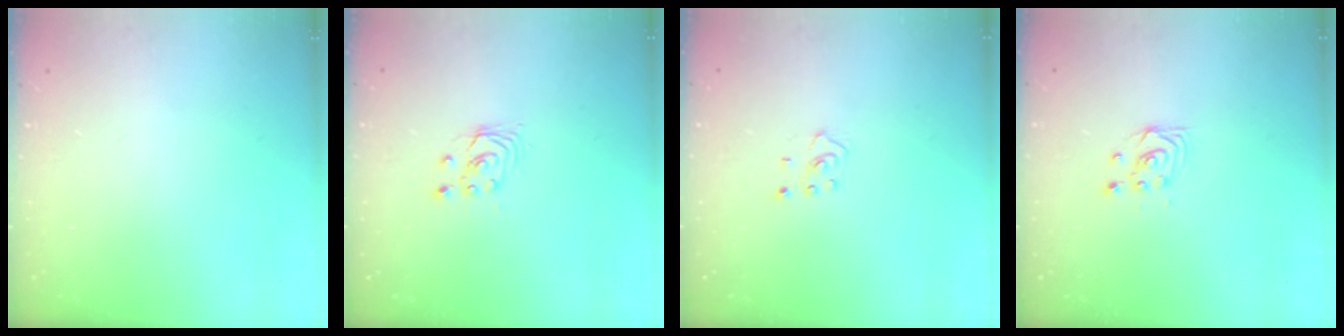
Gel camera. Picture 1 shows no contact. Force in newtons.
{"total": 2.5, "press": 2.5, "slide": 0.2}
{"total": 2.4, "press": 2.4, "slide": 0.5}
{"total": 3.3, "press": 3.3, "slide": 0.4}